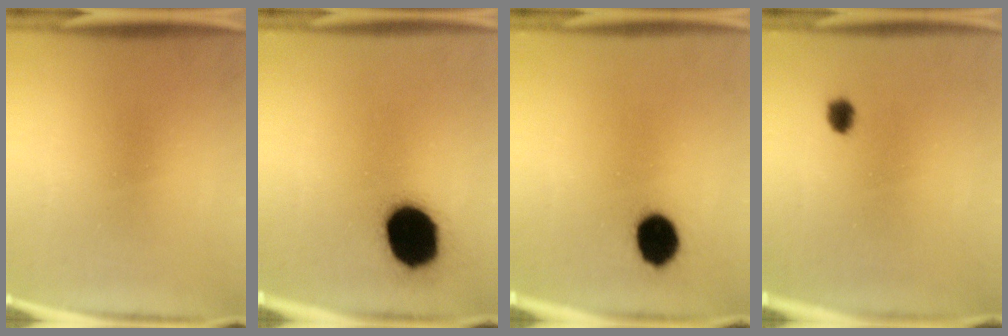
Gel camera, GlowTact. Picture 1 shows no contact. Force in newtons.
{"total": 19.1}
{"total": 9.6}
{"total": 2.1}